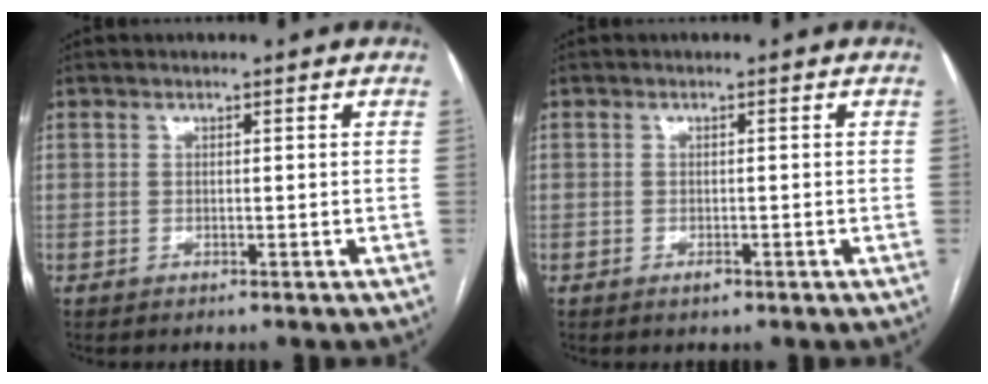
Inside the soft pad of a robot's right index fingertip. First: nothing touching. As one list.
[{"total": 1.1, "force": [-0.6, 0.6, 0.6], "torque": [-0.008, 0.001, -0.007]}]